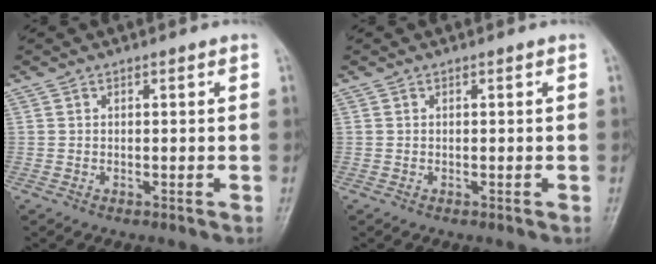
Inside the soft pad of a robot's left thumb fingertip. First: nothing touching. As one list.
[{"total": 0.0}]